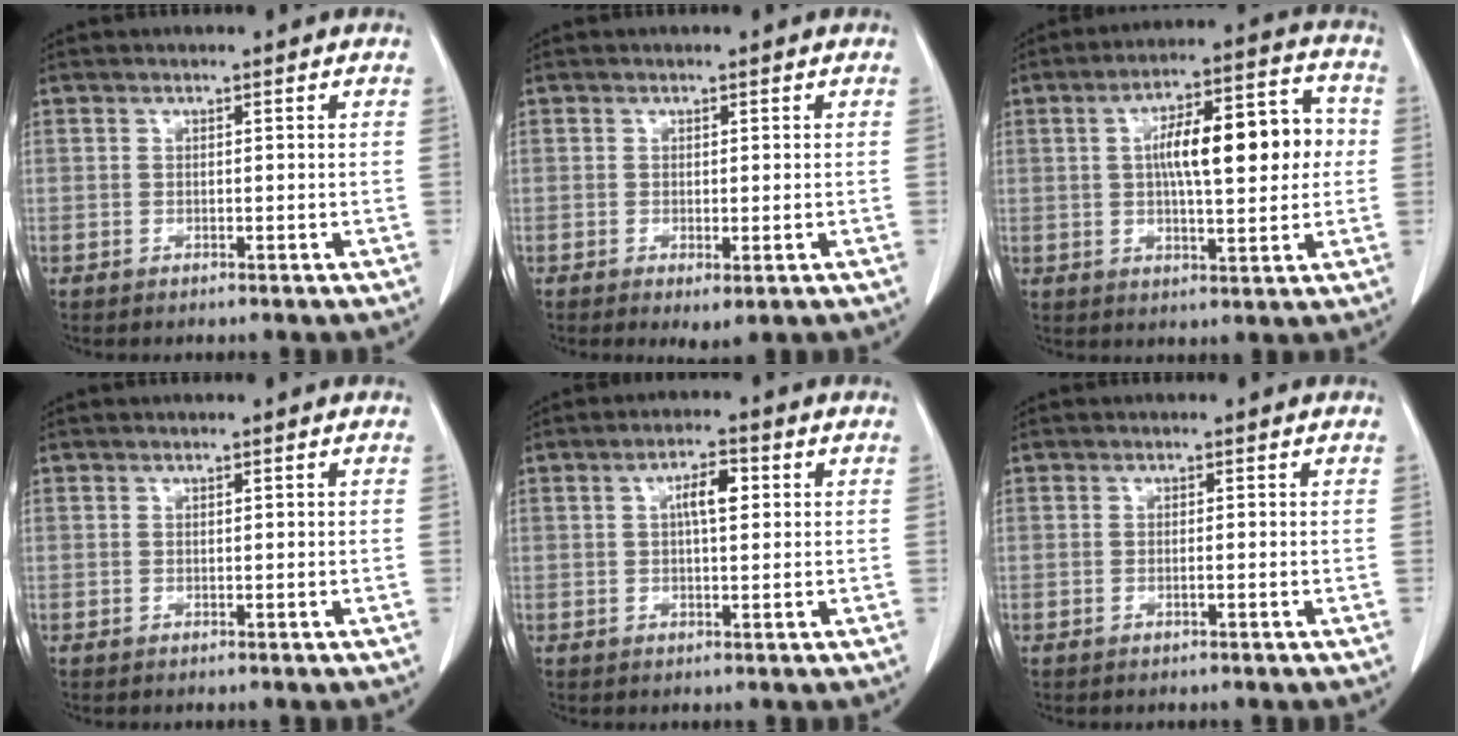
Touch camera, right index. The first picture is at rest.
{"total": 2.2, "force": [-0.8, 0.6, 1.9], "torque": [-0.026, -0.007, -0.008]}
{"total": 14.2, "force": [1.3, 4.0, 13.6], "torque": [-0.209, 0.040, 0.020]}
{"total": 0.0}
{"total": 4.2, "force": [1.0, 1.3, 3.8], "torque": [-0.068, 0.009, 0.015]}
{"total": 0.6, "force": [-0.2, 0.0, 0.6], "torque": [-0.012, 0.000, -0.002]}